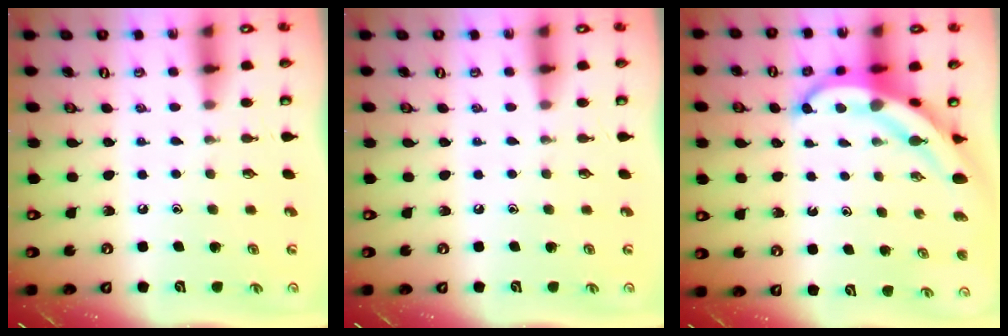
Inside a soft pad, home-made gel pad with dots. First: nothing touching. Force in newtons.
{"total": 0.0}
{"total": 7.7, "press": 7.6, "slide": 1.4}